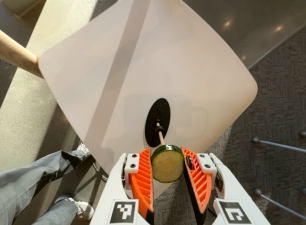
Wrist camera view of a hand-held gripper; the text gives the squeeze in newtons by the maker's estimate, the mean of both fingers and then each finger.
{"total": 10.6, "left": 10.5, "right": 10.7}